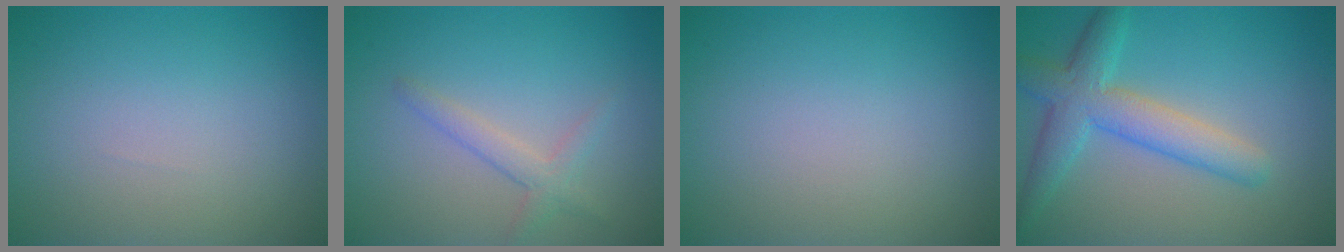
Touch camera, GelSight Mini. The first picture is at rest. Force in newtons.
{"total": 2.0, "press": 2.0, "slide": 0.1}
{"total": 0.0}
{"total": 5.1, "press": 5.1, "slide": 0.1}